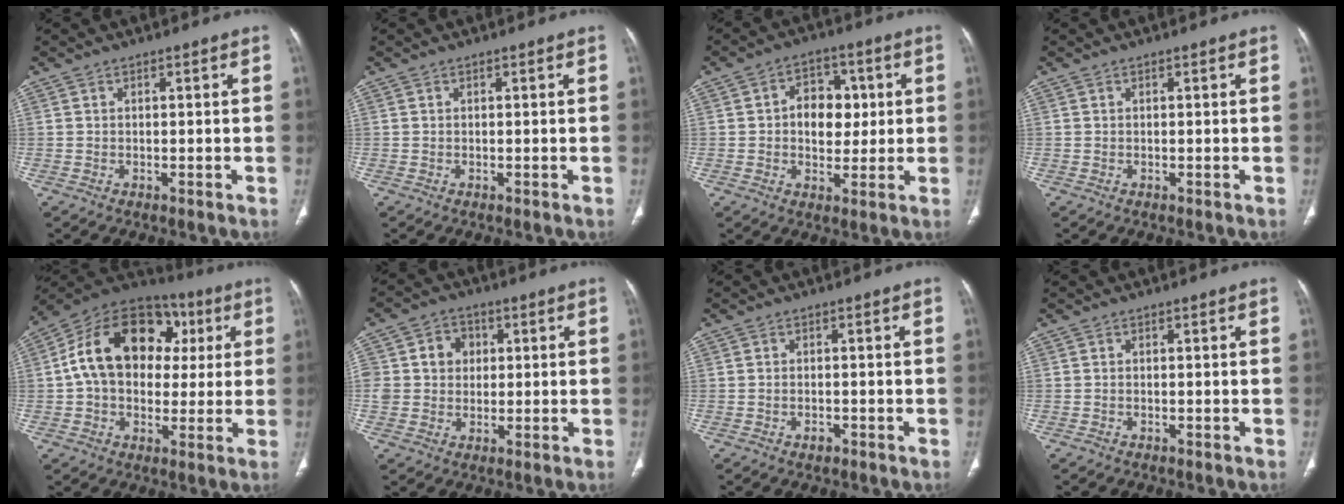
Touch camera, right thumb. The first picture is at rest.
{"total": 0.0}
{"total": 8.9, "force": [1.1, 6.6, 5.9], "torque": [-0.039, 0.007, 0.014]}
{"total": 0.0}
{"total": 21.0, "force": [3.8, 15.0, 14.2], "torque": [-0.206, 0.031, 0.052]}
{"total": 9.5, "force": [1.8, 8.4, 4.0], "torque": [-0.047, 0.010, 0.032]}
{"total": 1.5, "force": [-0.8, 0.9, 0.8], "torque": [-0.013, 0.006, -0.011]}
{"total": 0.0}